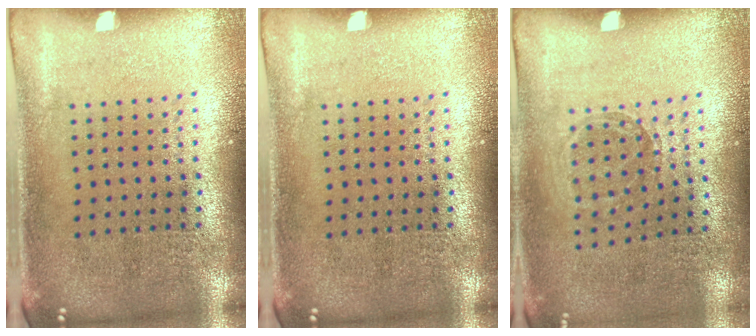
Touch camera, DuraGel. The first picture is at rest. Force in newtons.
{"total": 0.0}
{"total": 0.9, "press": 0.8, "slide": 0.2}